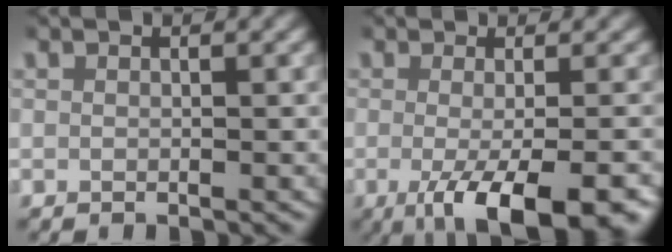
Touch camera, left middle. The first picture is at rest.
{"total": 7.3, "force": [-3.6, 1.9, 6.0], "torque": [-0.098, -0.020, -0.042]}